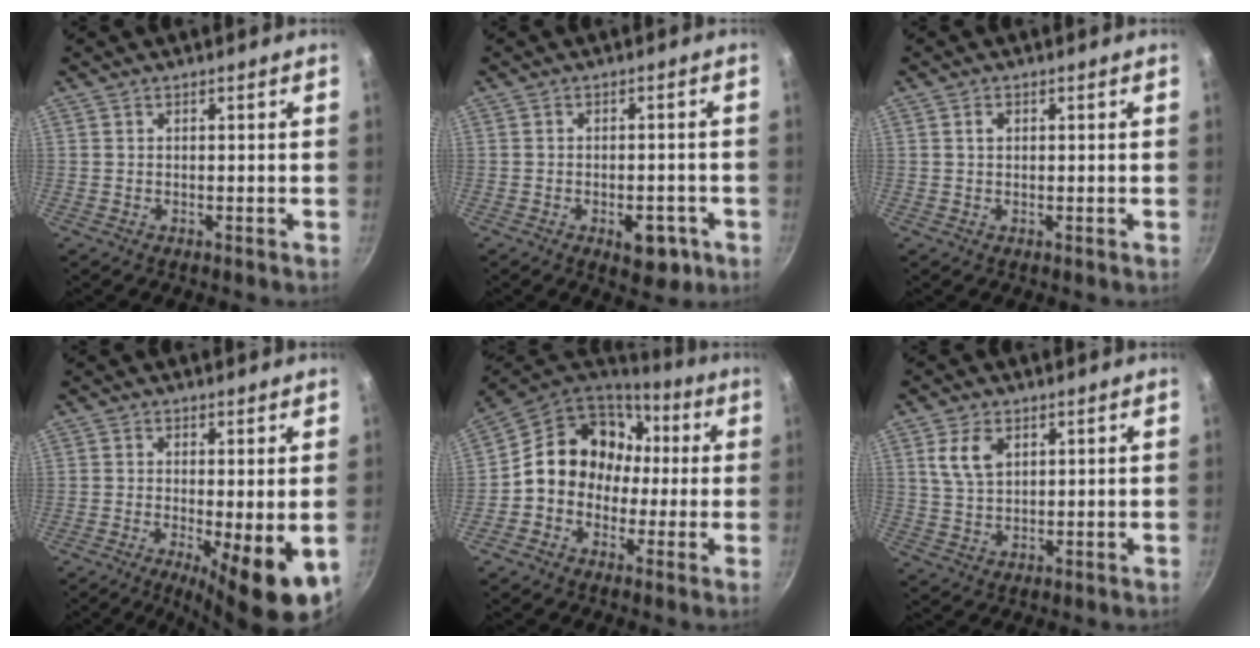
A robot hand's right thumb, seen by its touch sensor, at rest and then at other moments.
{"total": 6.5, "force": [-2.7, 3.6, 4.6], "torque": [-0.033, 0.017, -0.026]}
{"total": 1.3, "force": [0.4, 0.9, 0.8], "torque": [-0.012, 0.004, 0.005]}
{"total": 10.1, "force": [-2.5, 2.5, 9.5], "torque": [-0.135, -0.011, -0.030]}
{"total": 15.3, "force": [0.8, 13.0, 8.1], "torque": [-0.092, 0.051, -0.002]}
{"total": 6.1, "force": [2.5, 3.7, 4.2], "torque": [-0.073, -0.006, 0.050]}